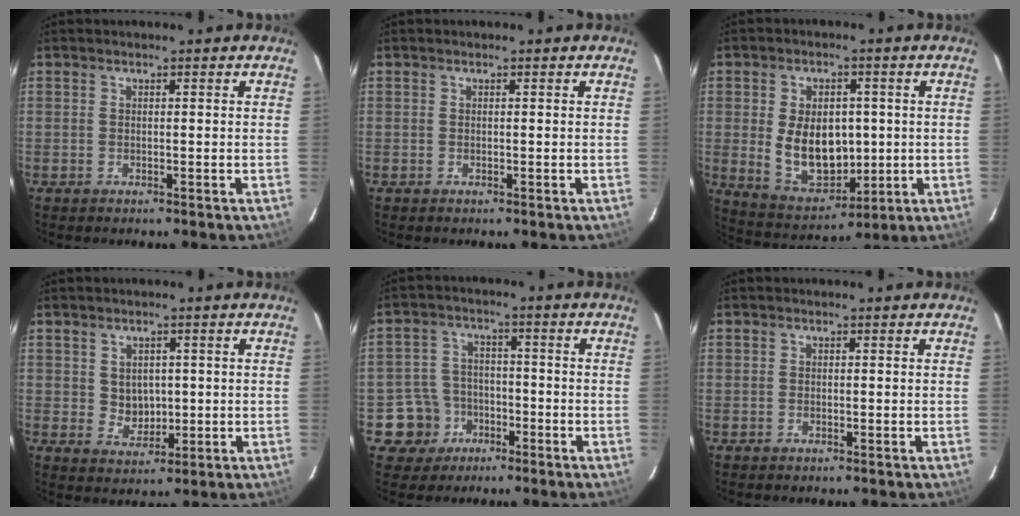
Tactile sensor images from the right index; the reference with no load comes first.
{"total": 0.0}
{"total": 12.5, "force": [-0.1, 8.3, 9.4], "torque": [-0.188, -0.008, 0.023]}
{"total": 4.4, "force": [0.6, 3.9, 2.0], "torque": [-0.033, 0.002, 0.020]}
{"total": 7.4, "force": [-3.7, 6.4, 0.8], "torque": [-0.042, 0.026, -0.053]}
{"total": 0.0}